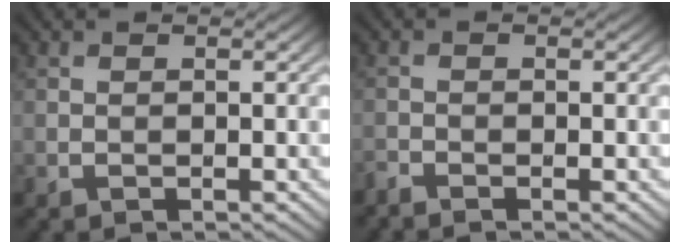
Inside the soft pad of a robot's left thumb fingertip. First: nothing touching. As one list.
[{"total": 1.1, "force": [-1.1, 0.0, 0.2], "torque": [-0.006, -0.005, -0.029]}]